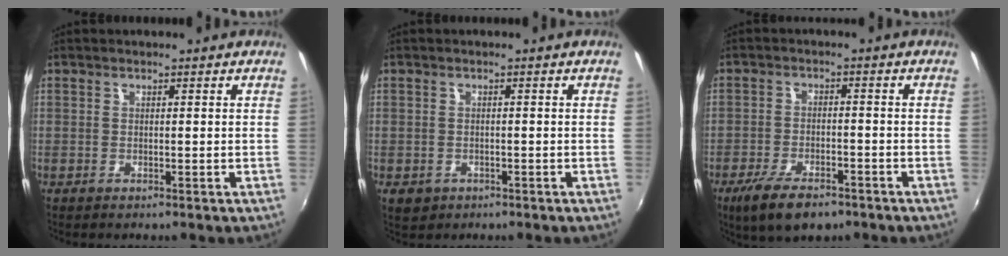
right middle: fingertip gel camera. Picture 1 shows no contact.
{"total": 3.1, "force": [-1.3, 2.5, 1.3], "torque": [-0.031, -0.006, -0.016]}
{"total": 9.3, "force": [-6.5, 3.5, 5.7], "torque": [-0.134, -0.022, -0.112]}